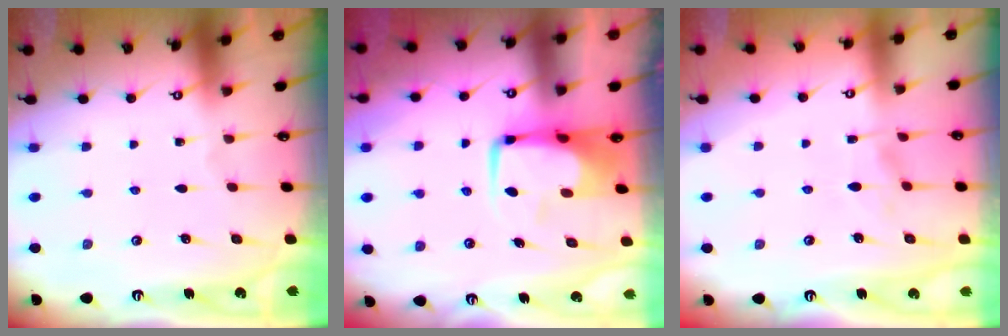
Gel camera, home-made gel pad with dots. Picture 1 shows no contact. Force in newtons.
{"total": 0.6, "press": 0.2, "slide": 0.5}
{"total": 2.4, "press": 2.3, "slide": 0.7}